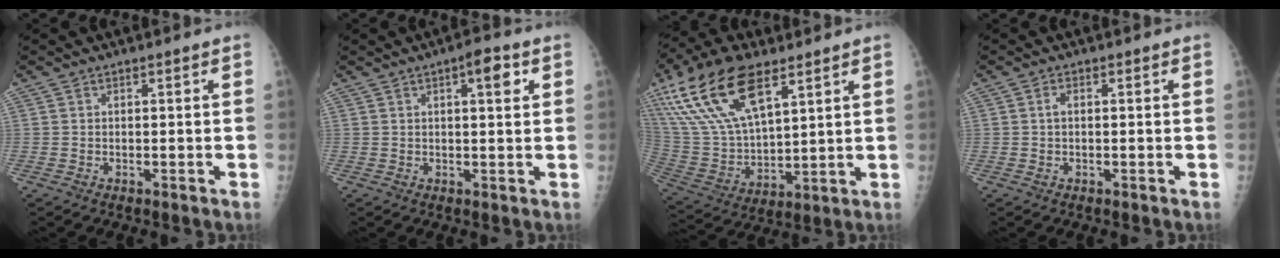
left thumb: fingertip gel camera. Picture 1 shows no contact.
{"total": 4.4, "force": [1.9, 1.4, 3.8], "torque": [-0.047, -0.002, 0.023]}
{"total": 20.8, "force": [11.3, 9.5, 14.6], "torque": [-0.285, -0.028, 0.224]}
{"total": 1.3, "force": [0.1, 0.7, 1.1], "torque": [-0.021, 0.003, 0.000]}